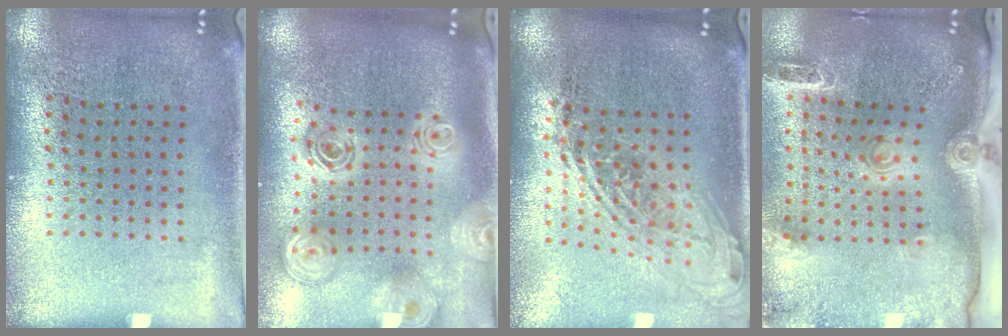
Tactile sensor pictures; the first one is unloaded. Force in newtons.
{"total": 2.6, "press": 1.9, "slide": 1.8}
{"total": 1.9, "press": 1.5, "slide": 1.3}
{"total": 2.8, "press": 2.1, "slide": 1.9}